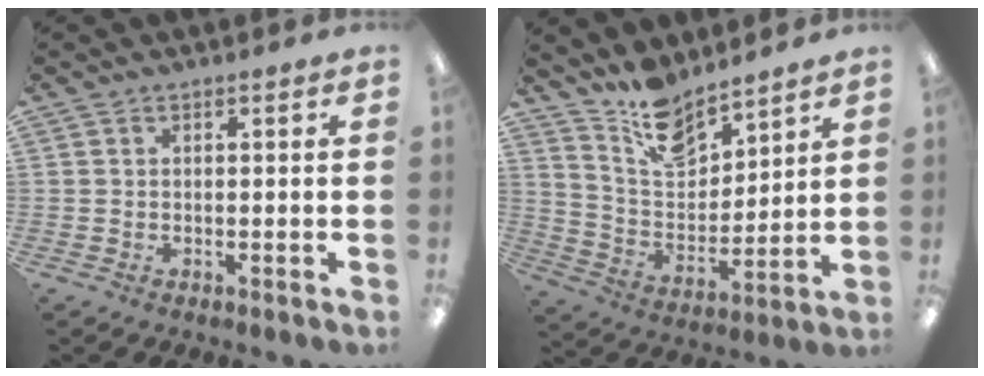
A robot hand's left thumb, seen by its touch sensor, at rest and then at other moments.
{"total": 12.0, "force": [10.2, 4.9, 4.1], "torque": [-0.079, -0.070, 0.191]}